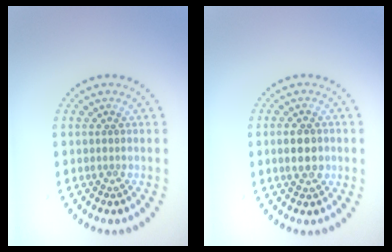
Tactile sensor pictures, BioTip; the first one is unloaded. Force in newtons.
{"total": 2.9, "press": 2.9, "slide": 0.1}